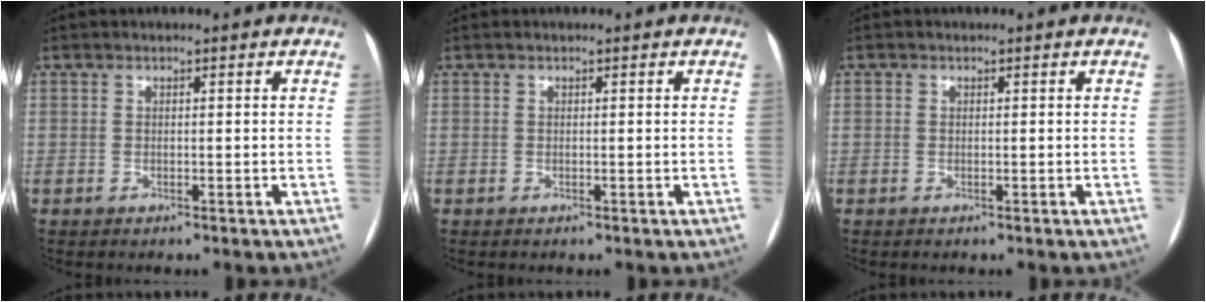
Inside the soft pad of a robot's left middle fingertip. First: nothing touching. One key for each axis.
{"total": 0.0}
{"total": 0.0}